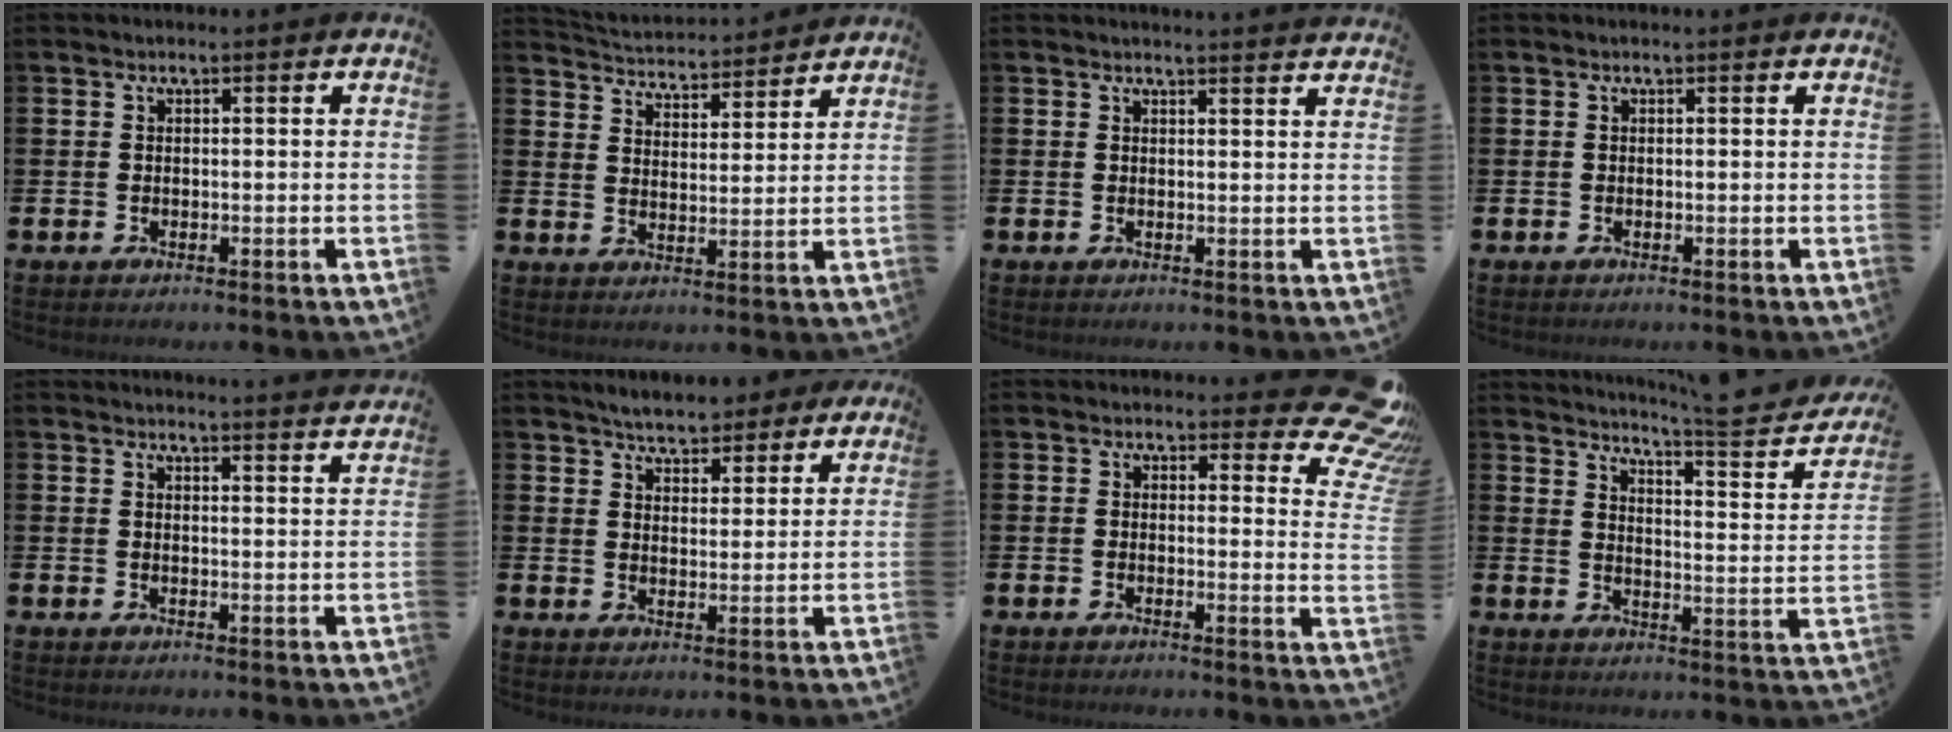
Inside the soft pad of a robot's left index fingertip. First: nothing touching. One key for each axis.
{"total": 4.3, "fx": 4.3, "fy": 0.4, "fz": -0.2, "tx": -0.018, "ty": -0.036, "tz": 0.073}
{"total": 1.9, "fx": 1.8, "fy": -0.4, "fz": -0.3, "tx": 0.017, "ty": -0.019, "tz": 0.031}
{"total": 0.0}
{"total": 3.3, "fx": 3.3, "fy": -0.6, "fz": -0.2, "tx": 0.014, "ty": -0.032, "tz": 0.055}
{"total": 5.2, "fx": 5.0, "fy": 1.4, "fz": 0.7, "tx": -0.022, "ty": -0.023, "tz": 0.087}
{"total": 5.6, "fx": 4.7, "fy": 2.1, "fz": 2.3, "tx": -0.016, "ty": -0.040, "tz": 0.075}
{"total": 5.9, "fx": 5.1, "fy": 0.0, "fz": 2.9, "tx": -0.052, "ty": -0.048, "tz": 0.074}